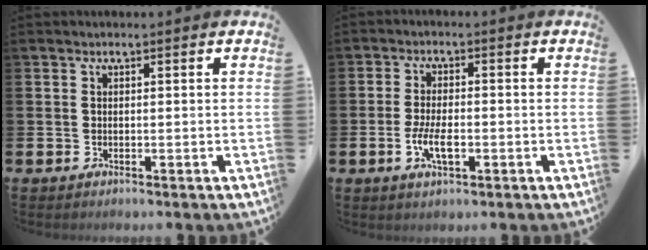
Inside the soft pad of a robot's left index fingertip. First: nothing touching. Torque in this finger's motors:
{"motor_torque": [1.15, 0.44, 0.22, 0.06]}